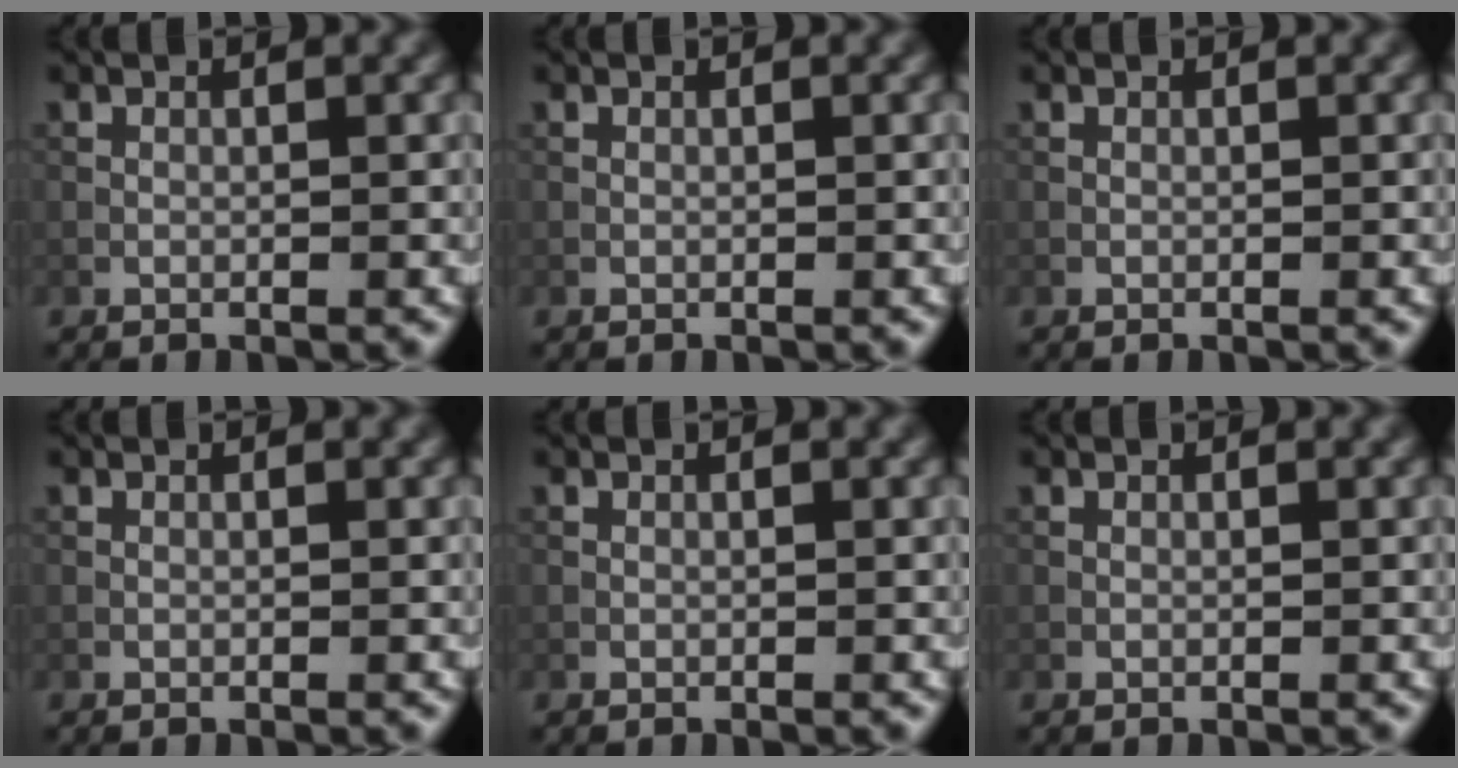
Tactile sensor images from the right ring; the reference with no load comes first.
{"total": 0.0}
{"total": 0.0}
{"total": 0.0}
{"total": 0.0}
{"total": 0.0}